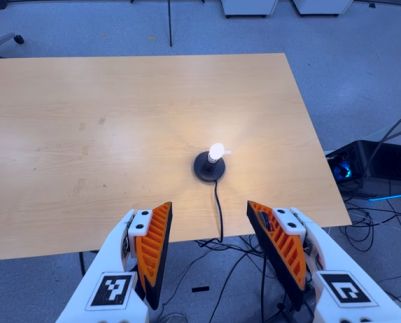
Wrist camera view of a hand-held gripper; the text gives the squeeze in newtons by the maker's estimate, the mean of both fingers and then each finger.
{"total": 0.0}